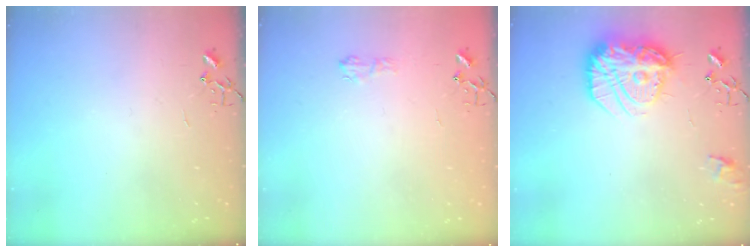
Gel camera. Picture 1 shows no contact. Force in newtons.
{"total": 6.3, "press": 6.3, "slide": 0.8}
{"total": 17.7, "press": 17.7, "slide": 1.2}